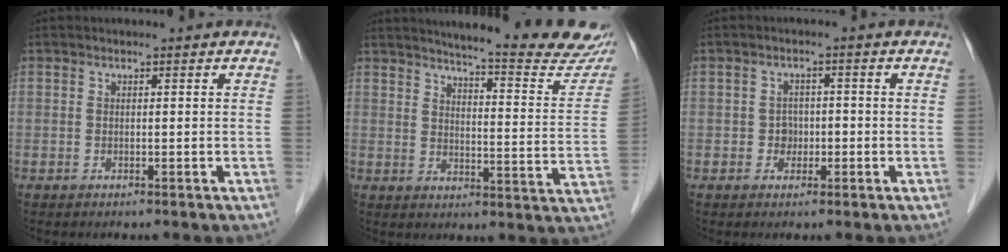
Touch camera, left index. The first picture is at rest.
{"total": 21.0, "force": [19.2, 1.2, 8.5], "torque": [-0.109, -0.084, 0.222]}
{"total": 2.3, "force": [-0.7, 1.9, 1.0], "torque": [-0.010, 0.005, -0.011]}